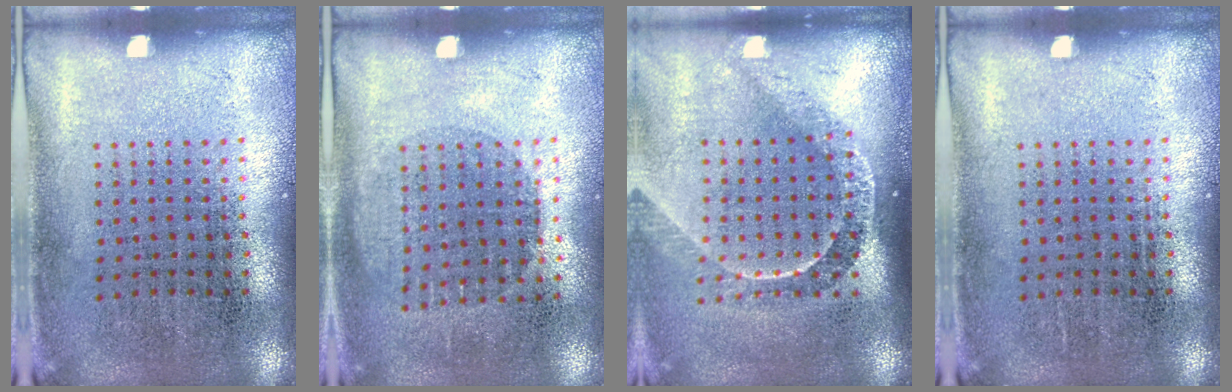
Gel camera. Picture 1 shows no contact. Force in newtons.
{"total": 1.0, "press": 0.9, "slide": 0.3}
{"total": 2.2, "press": 1.6, "slide": 1.4}
{"total": 0.0}